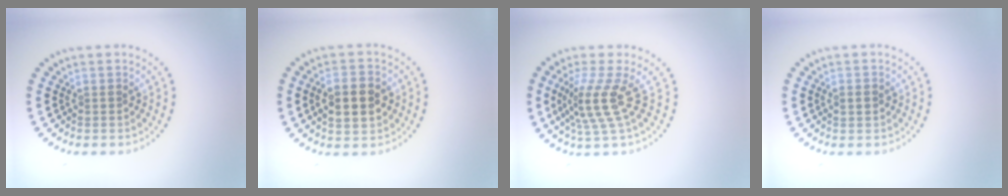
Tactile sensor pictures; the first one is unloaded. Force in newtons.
{"total": 4.6, "press": 4.6, "slide": 0.2}
{"total": 3.9, "press": 2.8, "slide": 2.7}
{"total": 1.5, "press": 1.4, "slide": 0.2}